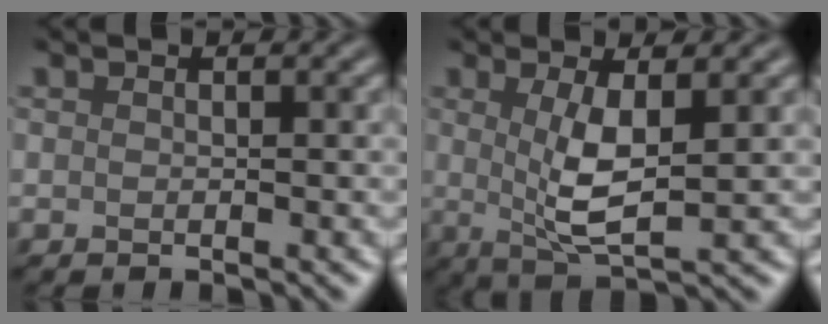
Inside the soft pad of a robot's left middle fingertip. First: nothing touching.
{"total": 4.3, "force": [0.4, 1.1, 4.2], "torque": [-0.086, -0.009, 0.016]}